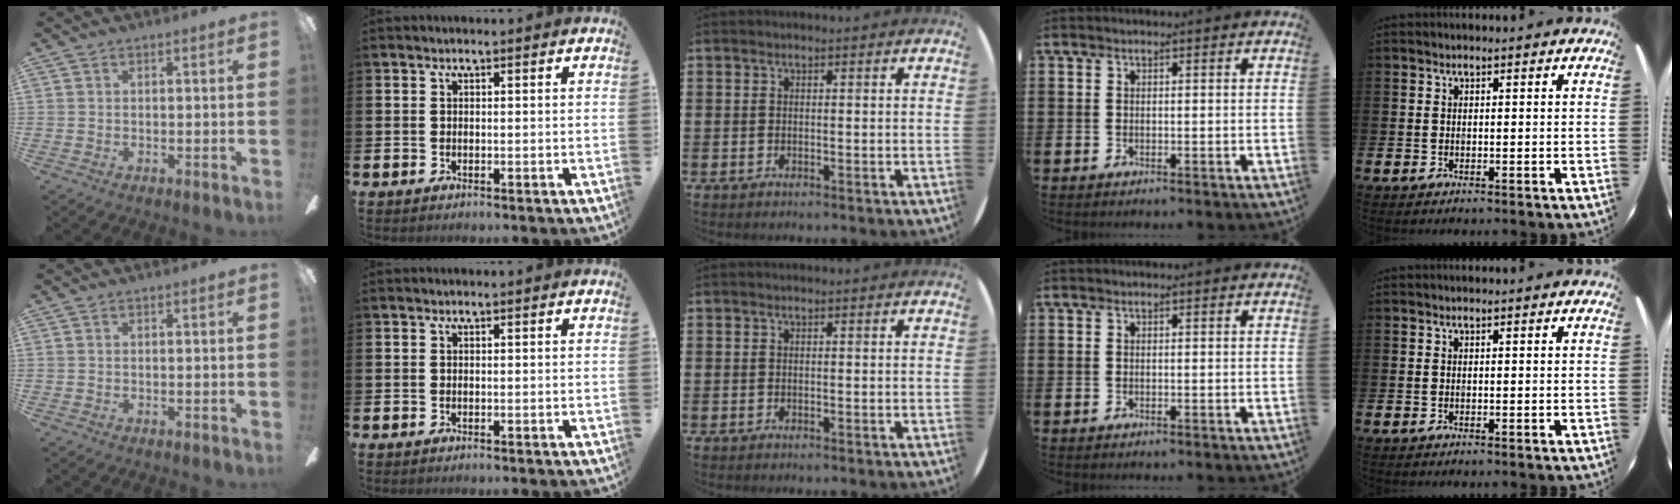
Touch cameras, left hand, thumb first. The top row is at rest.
{}